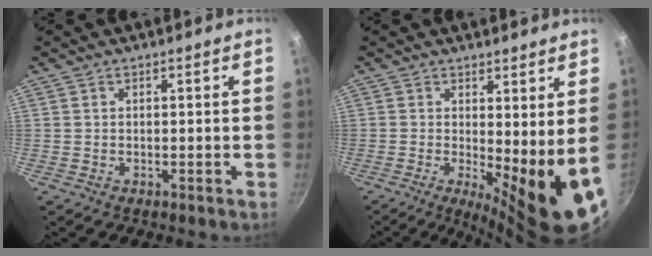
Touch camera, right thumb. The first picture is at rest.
{"total": 10.2, "force": [-0.7, 2.1, 9.9], "torque": [-0.119, -0.016, -0.006]}